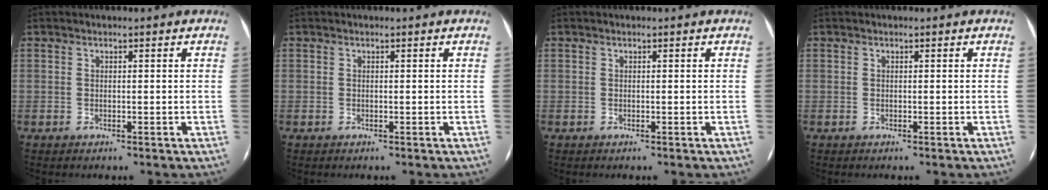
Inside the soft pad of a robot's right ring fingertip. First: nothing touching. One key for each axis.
{"total": 0.0}
{"total": 0.0}
{"total": 0.0}